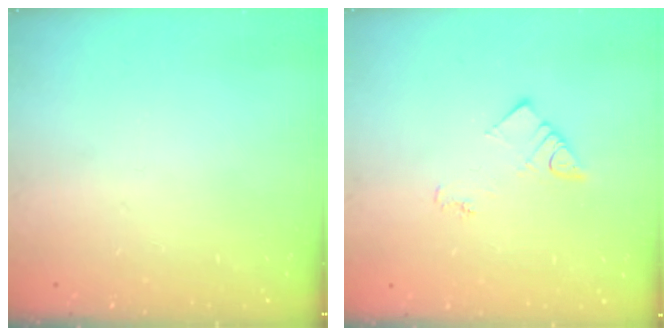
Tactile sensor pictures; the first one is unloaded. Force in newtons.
{"total": 3.8, "press": 3.8, "slide": 0.4}